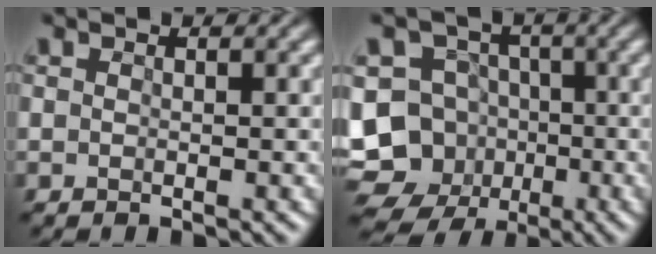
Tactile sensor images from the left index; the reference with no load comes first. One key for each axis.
{"total": 10.4, "fx": -3.7, "fy": 9.2, "fz": 3.3, "tx": -0.086, "ty": -0.008, "tz": -0.061}